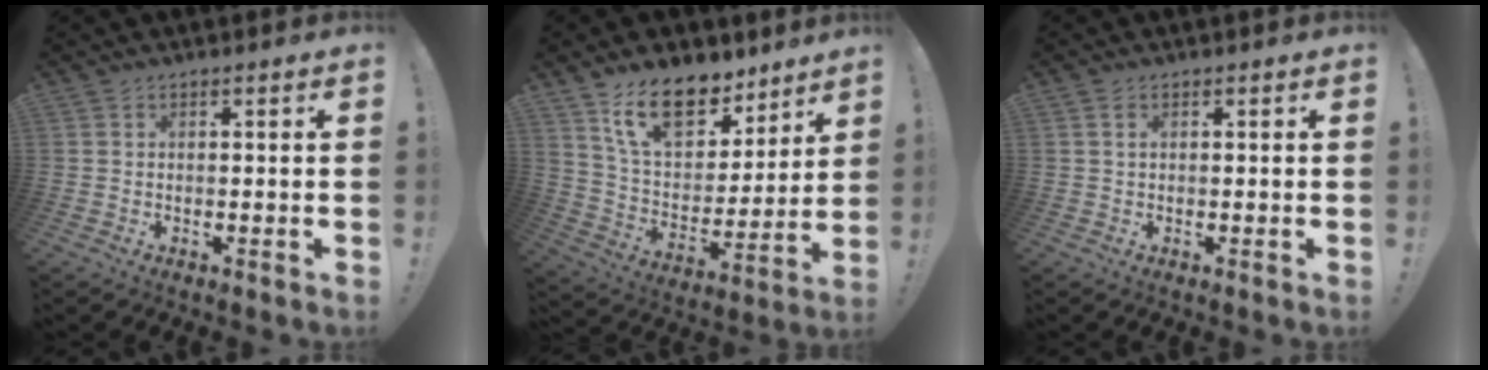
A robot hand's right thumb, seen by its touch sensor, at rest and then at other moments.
{"total": 18.0, "force": [11.9, 9.6, 9.4], "torque": [-0.164, -0.067, 0.220]}
{"total": 1.1, "force": [0.4, 0.3, 0.9], "torque": [-0.012, -0.001, 0.006]}